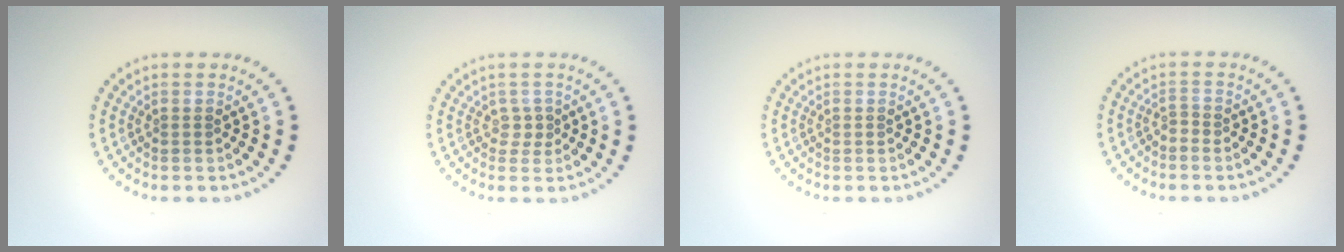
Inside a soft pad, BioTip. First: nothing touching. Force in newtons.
{"total": 1.0, "press": 0.8, "slide": 0.5}
{"total": 0.0}
{"total": 0.5, "press": 0.2, "slide": 0.5}